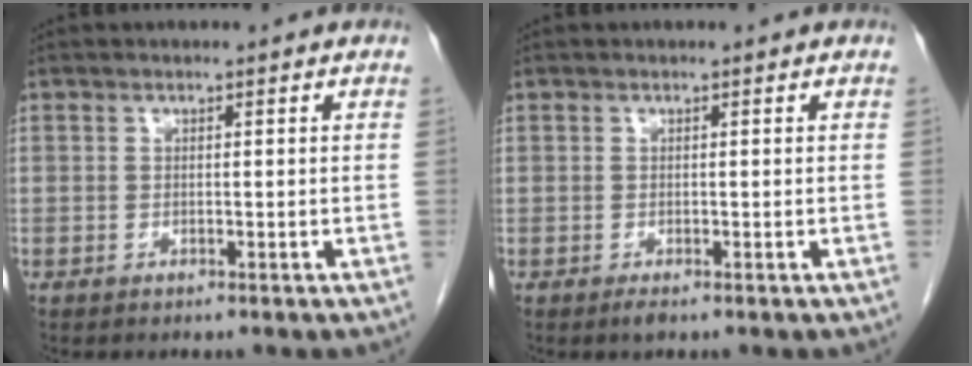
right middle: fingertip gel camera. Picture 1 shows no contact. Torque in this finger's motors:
{"motor_torque": [0.57, -0.05, 0.03, 0.02]}